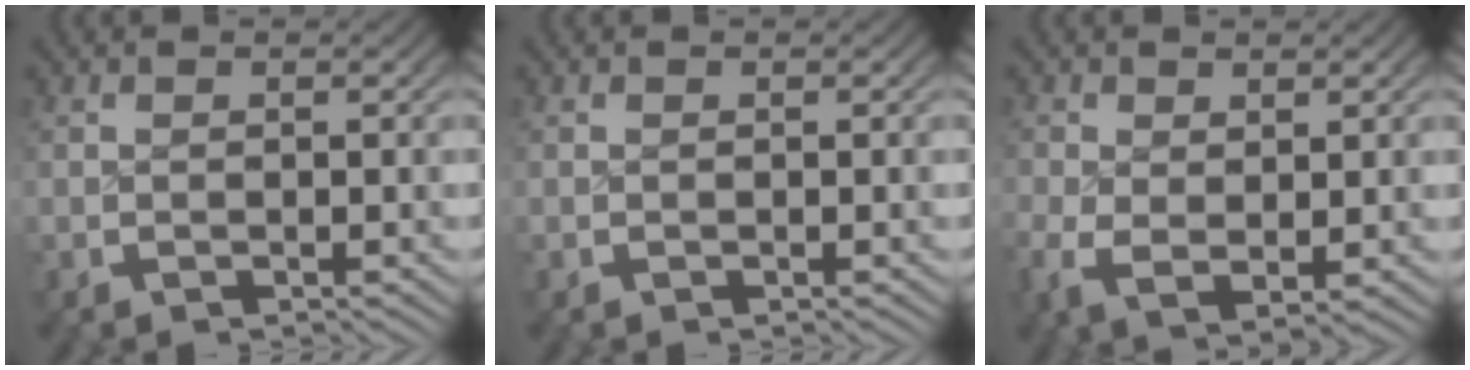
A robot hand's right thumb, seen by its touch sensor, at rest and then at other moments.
{"total": 0.0}
{"total": 2.9, "force": [0.0, 2.0, 2.1], "torque": [-0.047, -0.022, 0.012]}